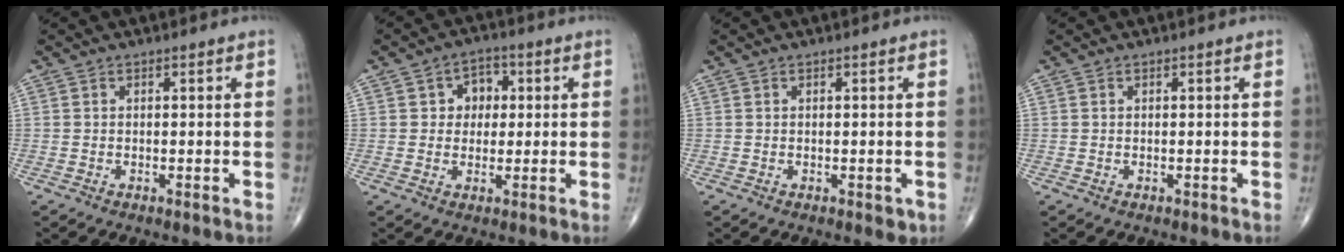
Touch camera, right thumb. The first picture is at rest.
{"total": 5.4, "force": [1.0, 4.5, 2.8], "torque": [-0.006, 0.006, 0.009]}
{"total": 1.3, "force": [-0.1, 0.8, 1.0], "torque": [-0.007, -0.002, 0.001]}
{"total": 0.0}